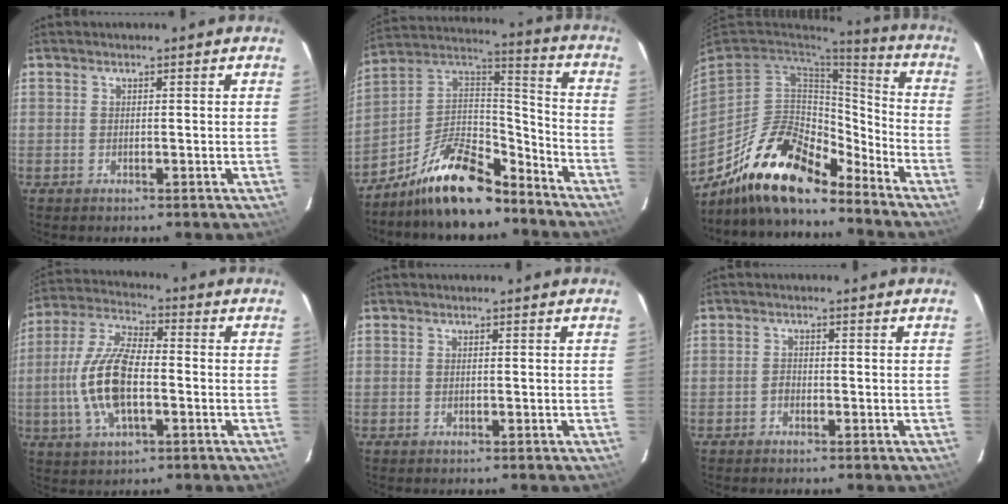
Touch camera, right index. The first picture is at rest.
{"total": 17.3, "force": [-12.7, 6.5, 9.8], "torque": [-0.195, 0.029, -0.219]}
{"total": 18.8, "force": [-14.6, 6.3, 9.9], "torque": [-0.196, 0.011, -0.258]}
{"total": 13.7, "force": [-2.6, 5.8, 12.1], "torque": [-0.259, 0.002, -0.051]}
{"total": 0.0}
{"total": 1.3, "force": [-0.8, 0.9, 0.4], "torque": [-0.007, 0.001, -0.015]}